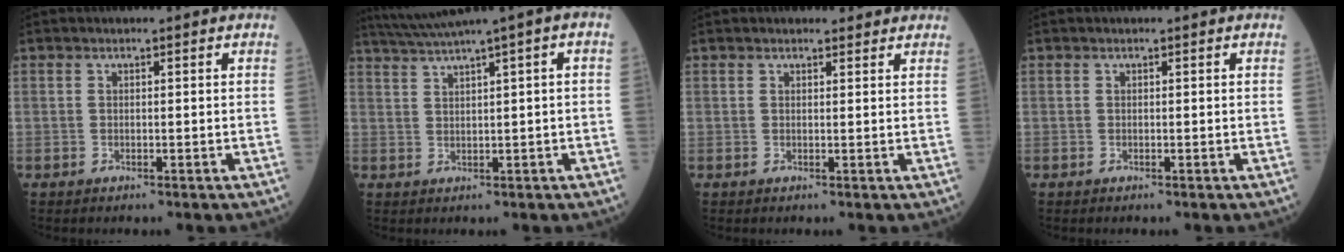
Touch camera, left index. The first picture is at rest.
{"total": 5.8, "force": [3.6, -1.1, 4.4], "torque": [-0.083, 0.021, 0.068]}
{"total": 1.8, "force": [1.7, 0.8, 0.1], "torque": [-0.004, 0.005, 0.016]}
{"total": 0.0}